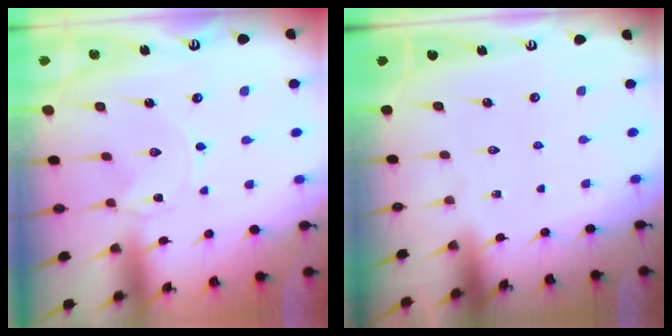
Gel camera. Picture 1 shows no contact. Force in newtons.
{"total": 0.0}